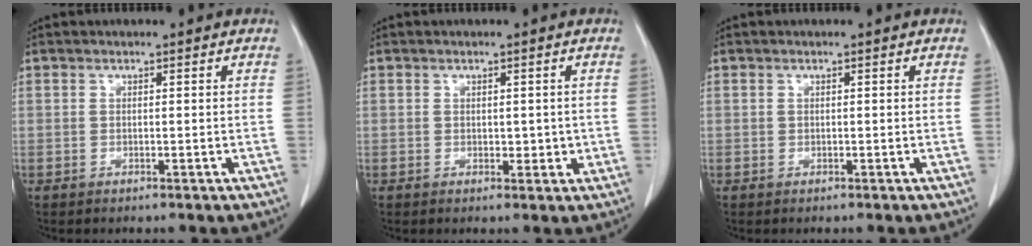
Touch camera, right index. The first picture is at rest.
{"total": 2.2, "force": [0.0, 1.4, 1.6], "torque": [-0.018, 0.000, 0.006]}
{"total": 0.0}